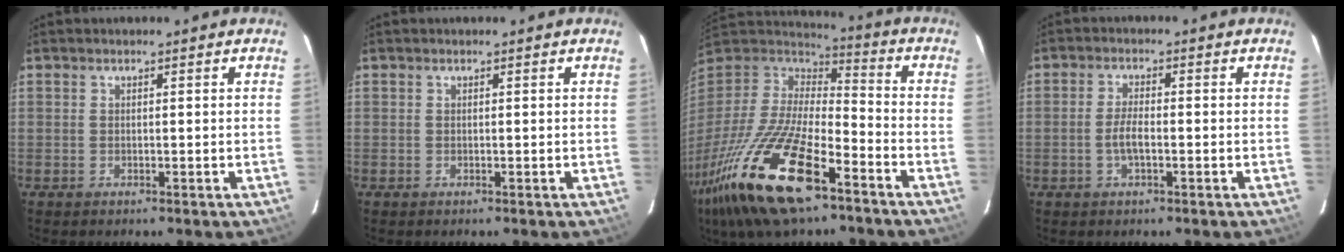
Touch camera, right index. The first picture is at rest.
{"total": 0.0}
{"total": 27.8, "force": [-16.5, 9.7, 20.2], "torque": [-0.411, -0.059, -0.298]}
{"total": 3.3, "force": [-1.1, 0.9, 3.0], "torque": [-0.063, 0.002, -0.020]}